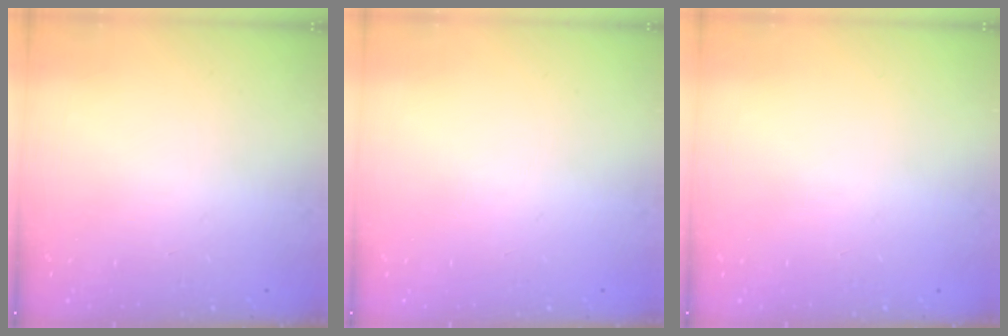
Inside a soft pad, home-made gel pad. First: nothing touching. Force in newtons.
{"total": 0.0}
{"total": 0.0}